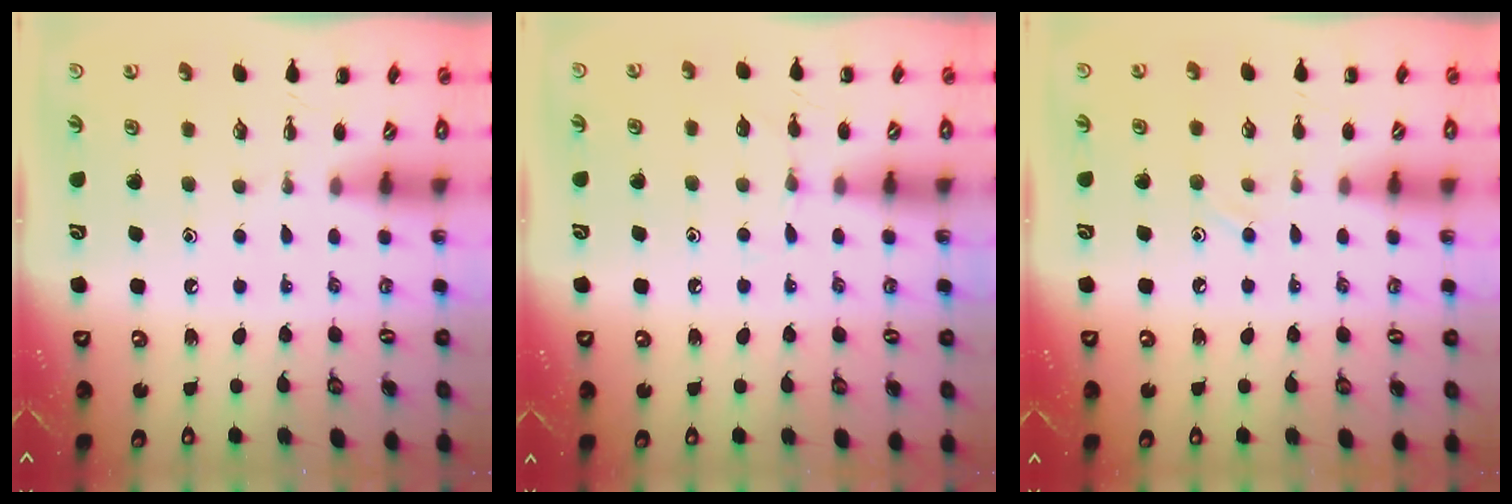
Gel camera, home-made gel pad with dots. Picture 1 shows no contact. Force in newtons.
{"total": 4.6, "press": 4.4, "slide": 1.5}
{"total": 7.1, "press": 6.6, "slide": 2.5}